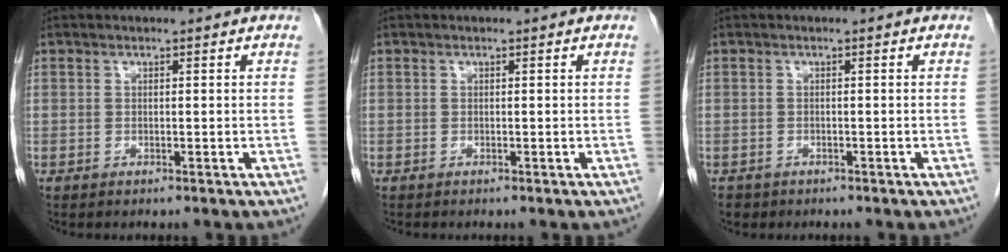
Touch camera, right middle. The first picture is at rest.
{"total": 0.0}
{"total": 1.5, "force": [-1.1, 1.0, 0.1], "torque": [-0.008, 0.001, -0.018]}